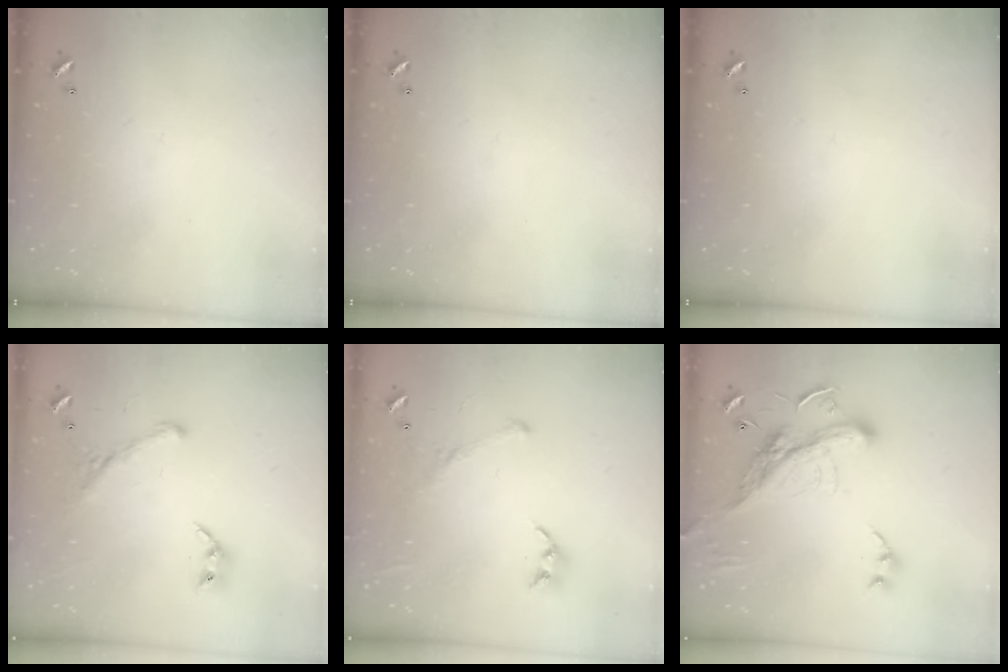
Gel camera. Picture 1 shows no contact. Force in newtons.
{"total": 0.0}
{"total": 0.0}
{"total": 1.6, "press": 1.1, "slide": 1.2}
{"total": 2.3, "press": 2.1, "slide": 1.0}
{"total": 6.7, "press": 6.7, "slide": 1.0}